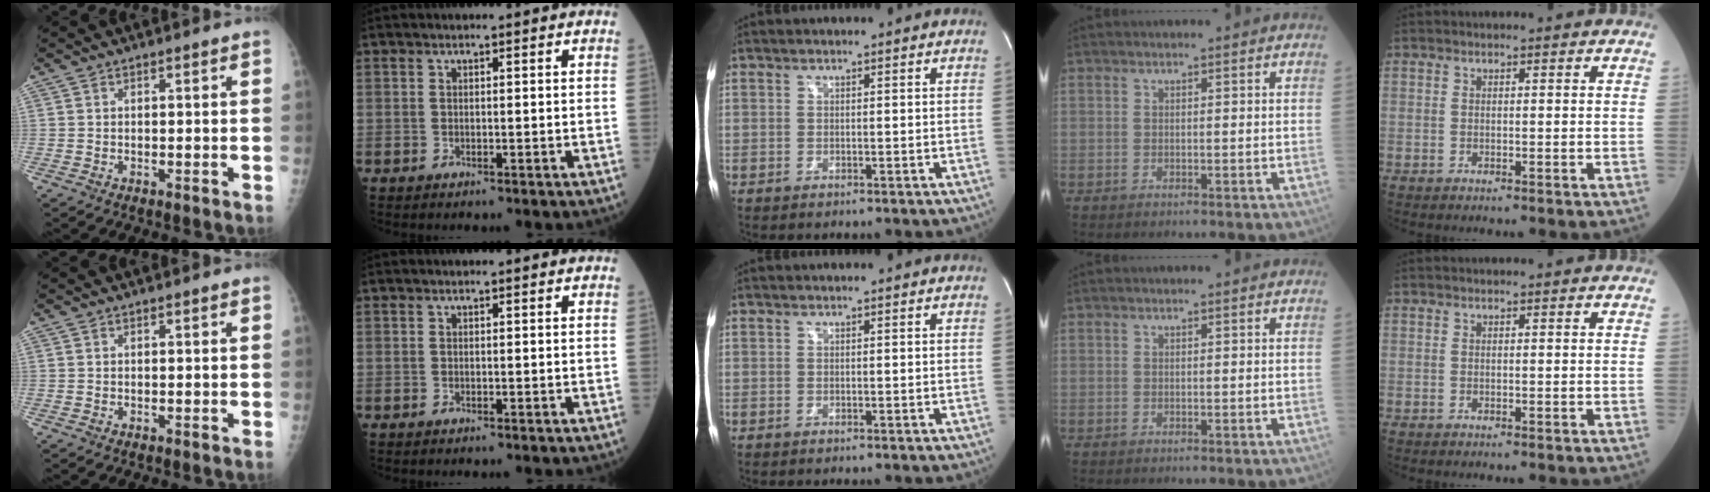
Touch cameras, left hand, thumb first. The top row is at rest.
{}